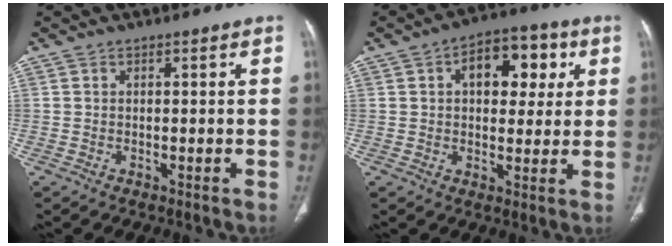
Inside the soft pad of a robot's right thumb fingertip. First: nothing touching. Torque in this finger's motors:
{"motor_torque": [0.56, 2.08, 0.88, -0.01, 0.05]}